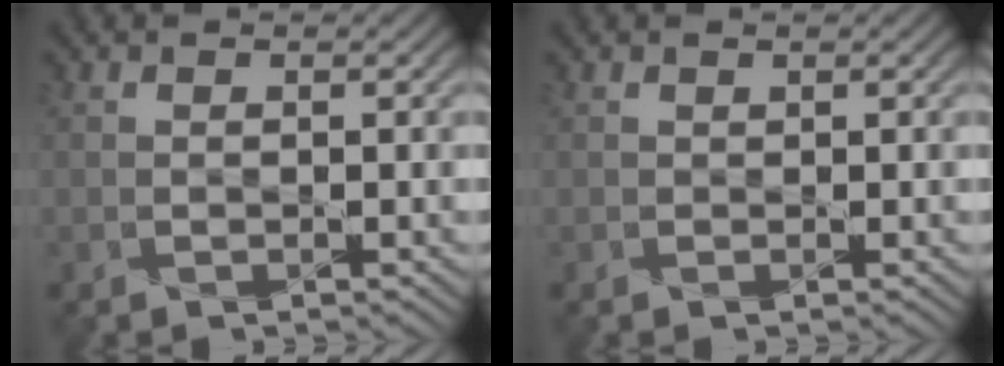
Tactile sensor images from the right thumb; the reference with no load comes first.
{"total": 0.5, "force": [0.3, 0.0, -0.4], "torque": [0.009, -0.001, 0.006]}